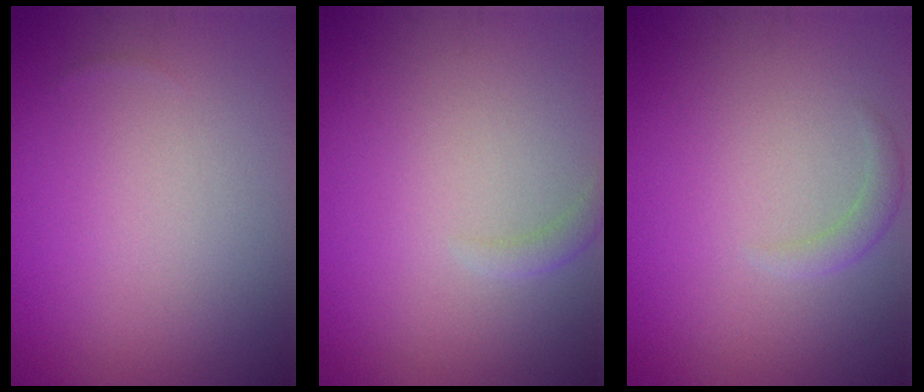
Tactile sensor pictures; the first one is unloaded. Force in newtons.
{"total": 1.0, "press": 0.9, "slide": 0.2}
{"total": 1.2, "press": 1.2, "slide": 0.2}